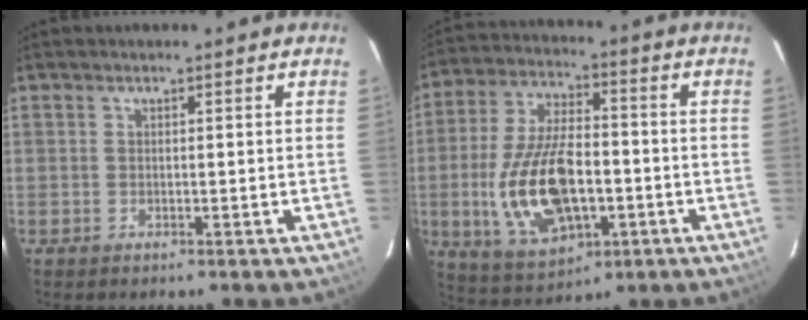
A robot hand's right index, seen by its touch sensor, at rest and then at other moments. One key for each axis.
{"total": 18.0, "fx": -3.8, "fy": 8.8, "fz": 15.2, "tx": -0.315, "ty": -0.003, "tz": -0.052}